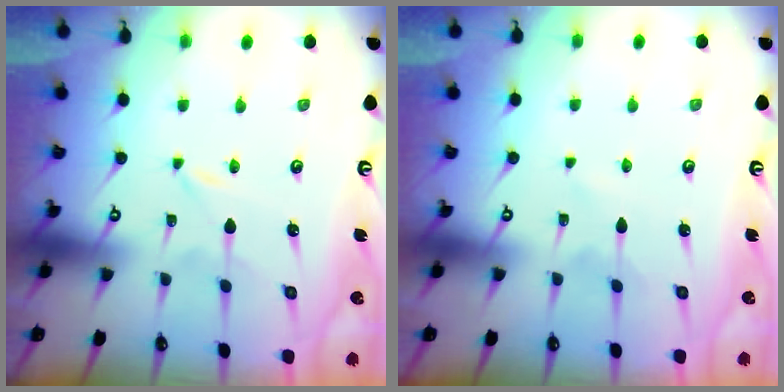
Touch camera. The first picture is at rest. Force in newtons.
{"total": 1.4, "press": 1.4, "slide": 0.1}